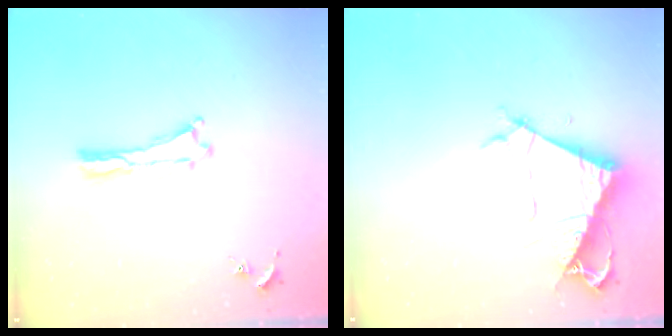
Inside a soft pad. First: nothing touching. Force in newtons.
{"total": 7.2, "press": 7.2, "slide": 0.9}